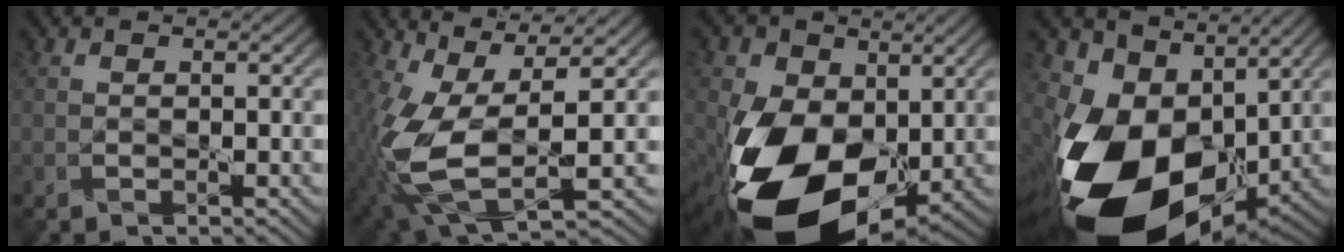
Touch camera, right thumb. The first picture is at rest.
{"total": 12.5, "force": [-1.1, 5.9, 11.0], "torque": [-0.264, -0.023, -0.011]}
{"total": 17.7, "force": [-2.8, 11.6, 13.1], "torque": [-0.265, -0.040, -0.046]}
{"total": 17.8, "force": [-1.1, 12.6, 12.5], "torque": [-0.283, -0.041, 0.004]}